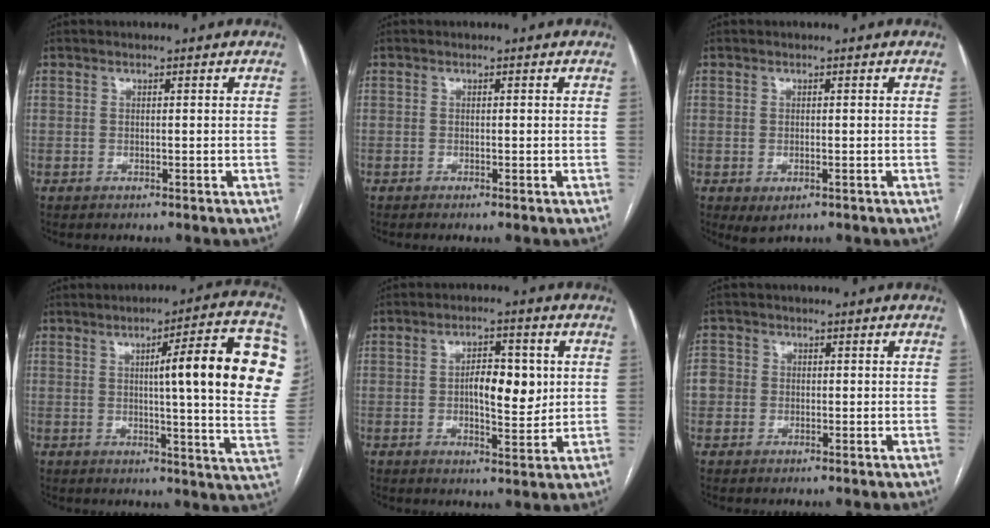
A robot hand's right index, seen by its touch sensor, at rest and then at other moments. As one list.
[{"total": 0.6, "force": [-0.3, 0.0, 0.5], "torque": [-0.011, 0.000, -0.007]}, {"total": 2.3, "force": [-0.9, 1.2, 1.8], "torque": [-0.031, -0.004, -0.003]}, {"total": 20.4, "force": [4.9, 1.0, 19.8], "torque": [-0.184, 0.018, 0.054]}, {"total": 9.8, "force": [1.2, 4.4, 8.6], "torque": [-0.133, 0.011, 0.022]}, {"total": 3.9, "force": [-0.4, 3.8, 0.9], "torque": [-0.015, 0.016, -0.011]}]